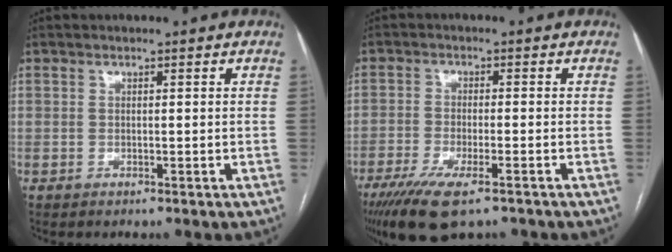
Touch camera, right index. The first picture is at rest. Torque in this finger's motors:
{"motor_torque": [1.74, -0.40, 0.62, 0.15]}